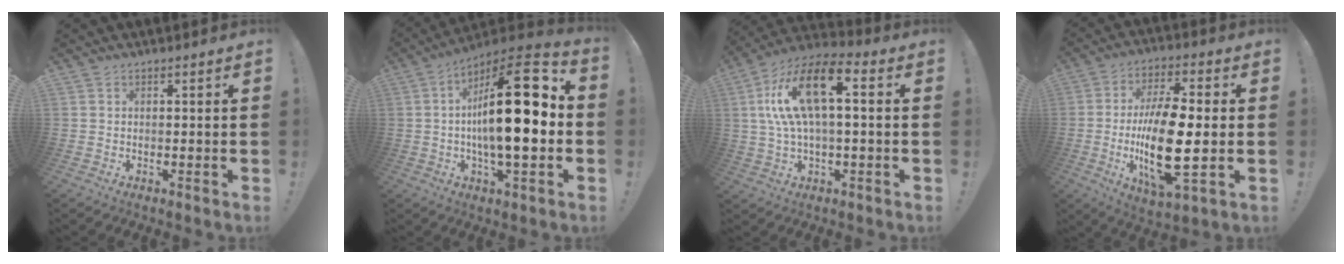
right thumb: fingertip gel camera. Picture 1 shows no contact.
{"total": 23.3, "force": [0.1, 7.1, 22.2], "torque": [-0.349, -0.008, -0.011]}
{"total": 17.5, "force": [3.3, 7.2, 15.6], "torque": [-0.301, 0.008, 0.053]}
{"total": 20.0, "force": [-2.5, 6.7, 18.7], "torque": [-0.365, -0.008, -0.040]}